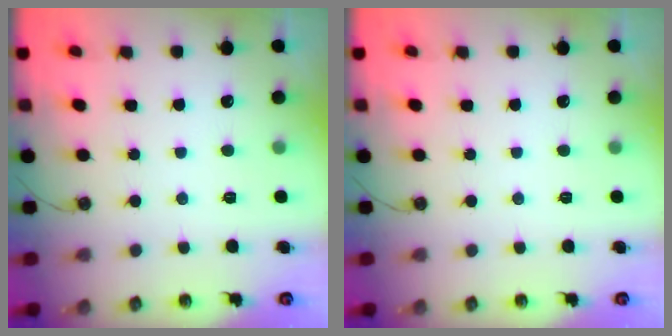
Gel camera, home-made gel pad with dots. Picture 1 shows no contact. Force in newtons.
{"total": 0.0}